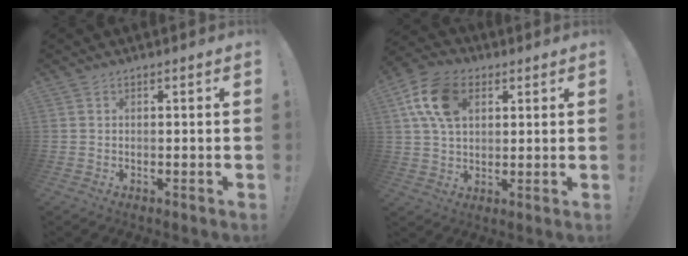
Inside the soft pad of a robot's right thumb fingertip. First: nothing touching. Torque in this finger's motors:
{"motor_torque": [1.27, 1.27, 0.20, 0.05, 0.23]}